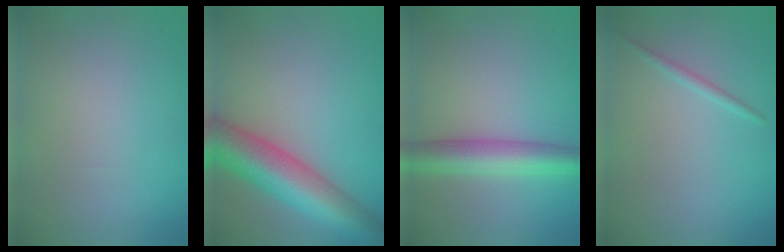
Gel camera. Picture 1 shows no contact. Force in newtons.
{"total": 9.1, "press": 9.1, "slide": 0.4}
{"total": 5.1, "press": 5.1, "slide": 0.1}
{"total": 0.9, "press": 0.9, "slide": 0.1}